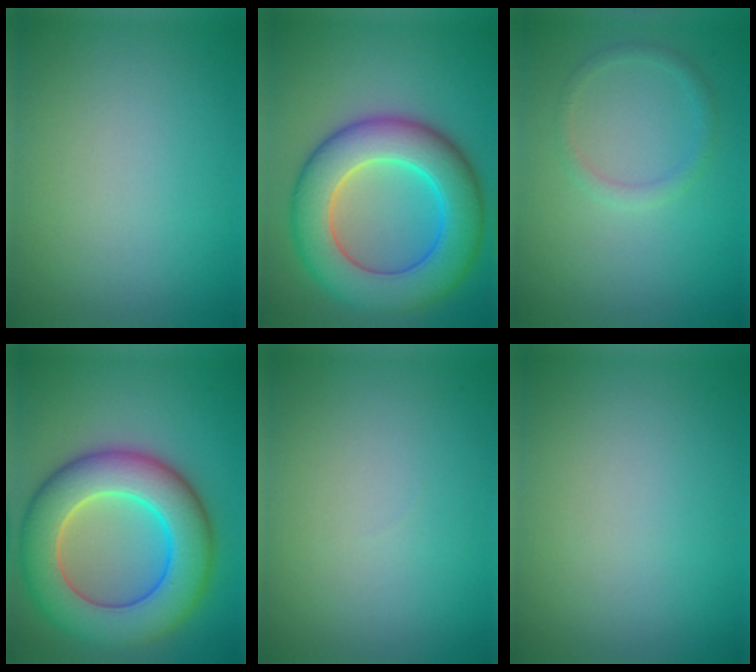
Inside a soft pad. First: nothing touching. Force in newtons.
{"total": 10.2, "press": 10.2, "slide": 0.1}
{"total": 1.4, "press": 1.3, "slide": 0.2}
{"total": 10.9, "press": 10.9, "slide": 0.4}
{"total": 0.0}
{"total": 0.0}